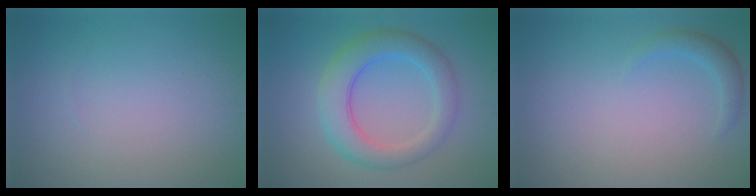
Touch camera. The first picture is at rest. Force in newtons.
{"total": 5.4, "press": 5.4, "slide": 0.3}
{"total": 1.6, "press": 1.6, "slide": 0.1}